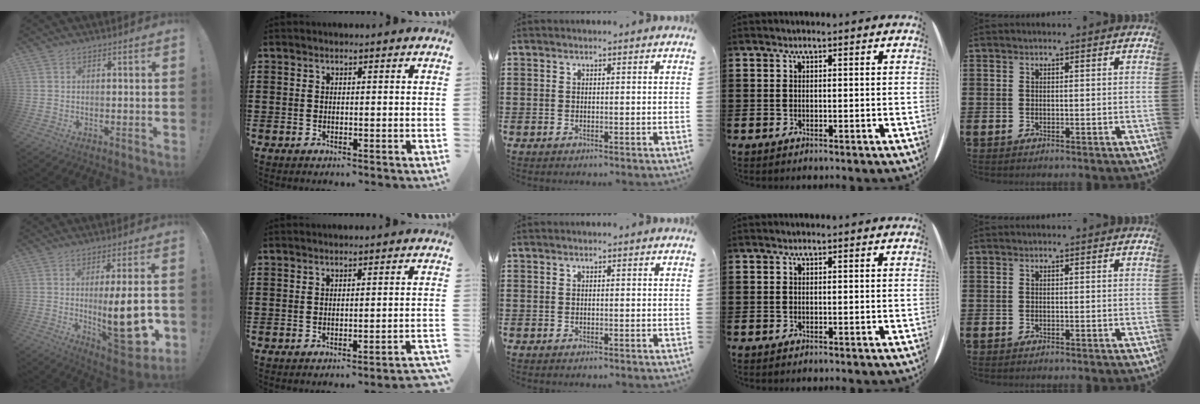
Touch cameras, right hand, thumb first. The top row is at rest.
{"thumb": {"total": 17.9, "force": [-1.3, 5.1, 17.1], "torque": [-0.239, -0.012, -0.011]}, "index": {"total": 1.6, "force": [-1.4, -0.5, 0.8], "torque": [-0.013, -0.004, -0.027]}}